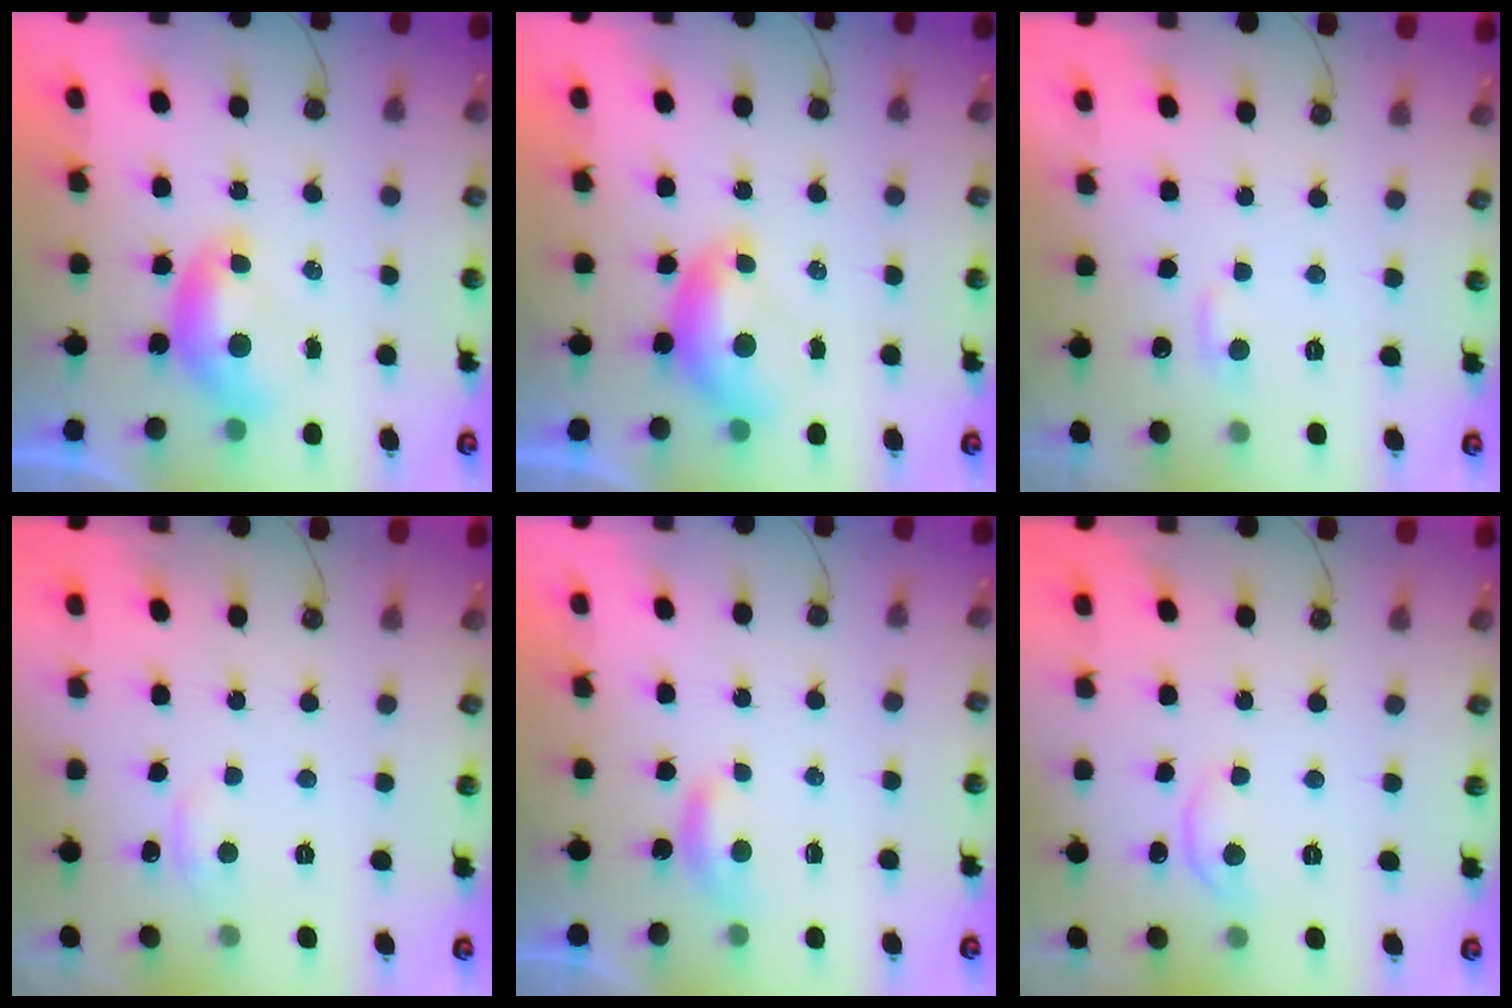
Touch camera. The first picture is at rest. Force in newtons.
{"total": 0.6, "press": 0.3, "slide": 0.5}
{"total": 2.9, "press": 2.9, "slide": 0.4}
{"total": 2.1, "press": 2.0, "slide": 0.6}
{"total": 1.7, "press": 1.6, "slide": 0.5}
{"total": 3.0, "press": 2.9, "slide": 0.5}